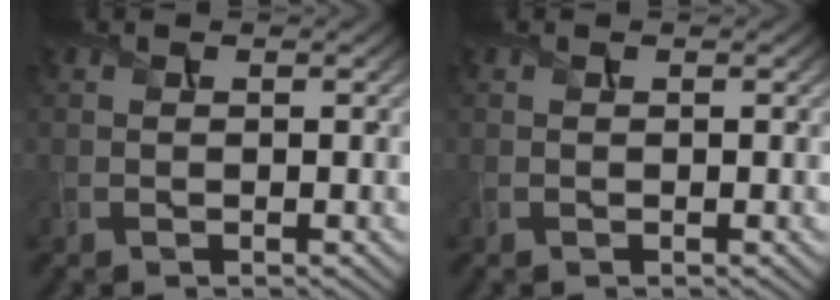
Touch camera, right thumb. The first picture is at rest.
{"total": 0.0}